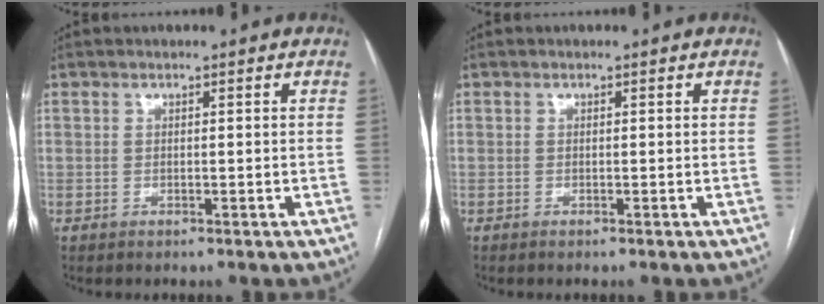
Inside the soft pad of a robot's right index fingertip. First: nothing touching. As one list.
[{"total": 0.0}]